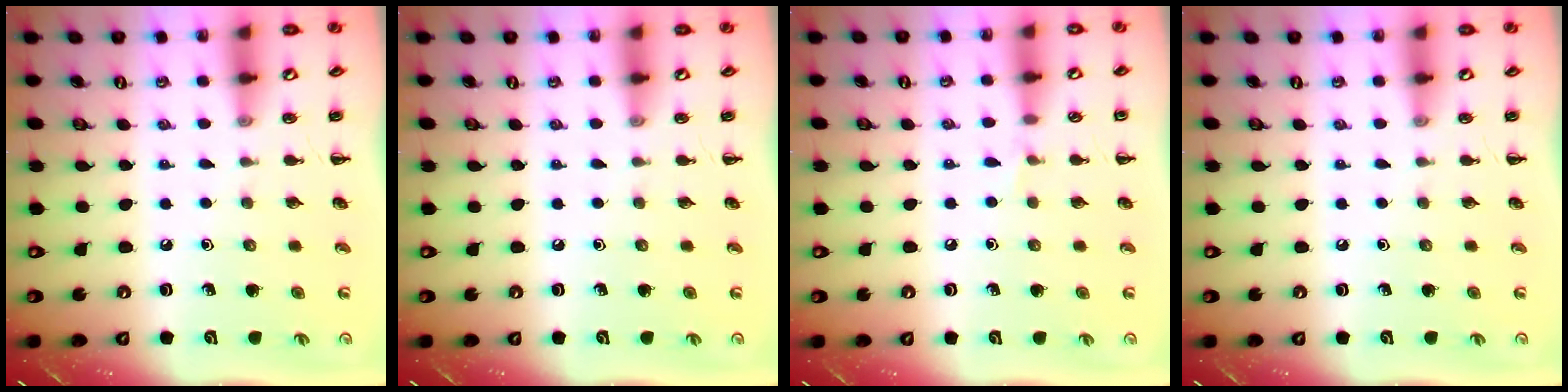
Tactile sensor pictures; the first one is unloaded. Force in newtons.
{"total": 0.0}
{"total": 3.7, "press": 3.5, "slide": 1.2}
{"total": 0.0}